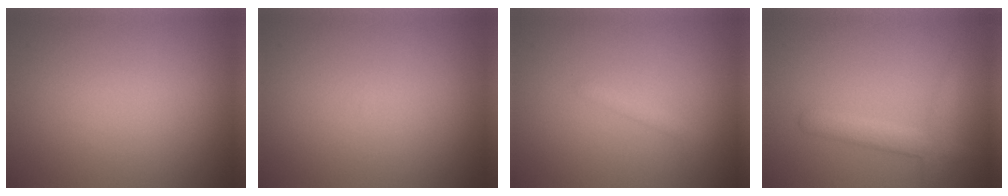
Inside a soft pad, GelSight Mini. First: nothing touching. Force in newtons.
{"total": 0.0}
{"total": 0.9, "press": 0.9, "slide": 0.1}
{"total": 2.6, "press": 2.6, "slide": 0.2}